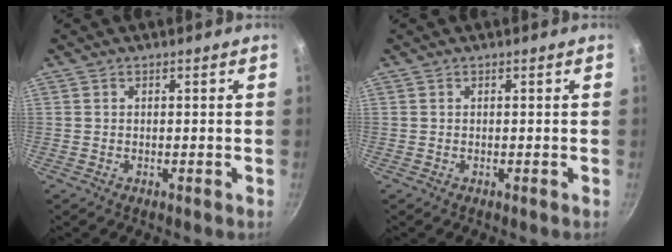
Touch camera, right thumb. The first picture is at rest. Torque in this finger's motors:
{"motor_torque": [-0.05, -0.05, 0.17, -0.10, 0.00]}